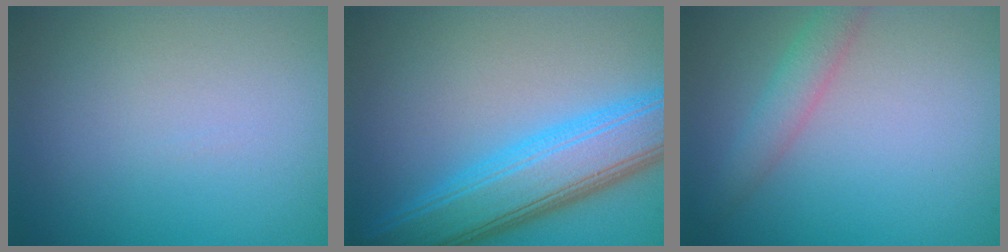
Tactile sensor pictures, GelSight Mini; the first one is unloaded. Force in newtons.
{"total": 8.0, "press": 8.0, "slide": 0.4}
{"total": 2.2, "press": 2.2, "slide": 0.1}